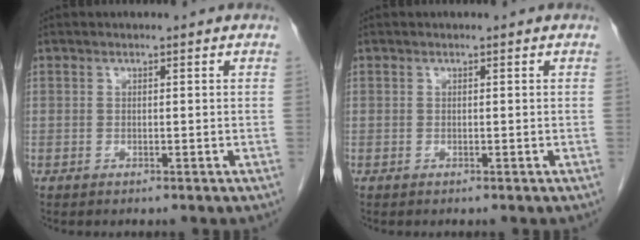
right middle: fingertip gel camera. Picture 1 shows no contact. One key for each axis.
{"total": 0.0}